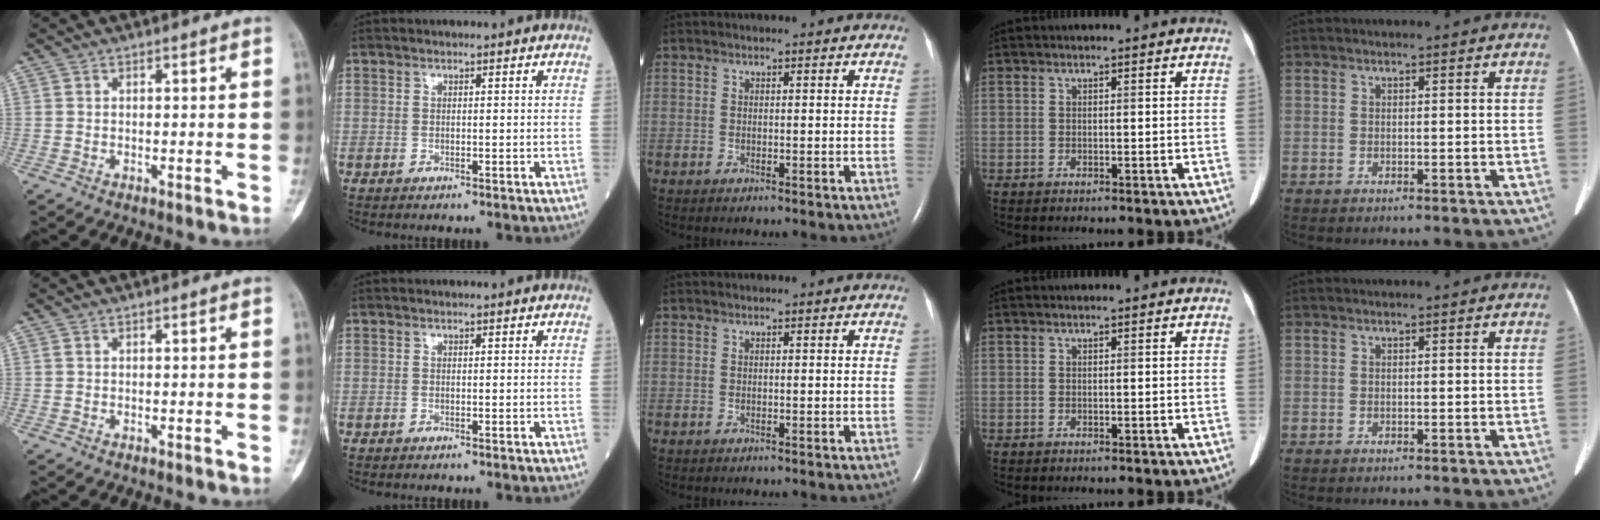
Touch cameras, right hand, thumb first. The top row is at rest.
{}